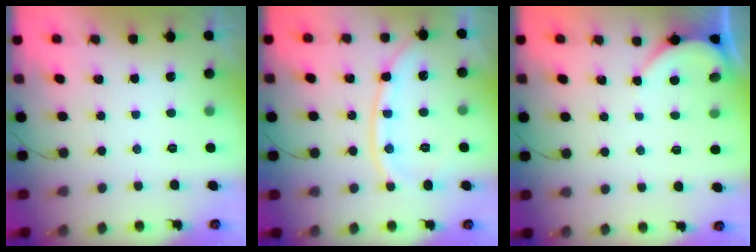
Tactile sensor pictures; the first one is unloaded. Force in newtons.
{"total": 10.8, "press": 10.7, "slide": 1.6}
{"total": 2.7, "press": 2.7, "slide": 0.1}